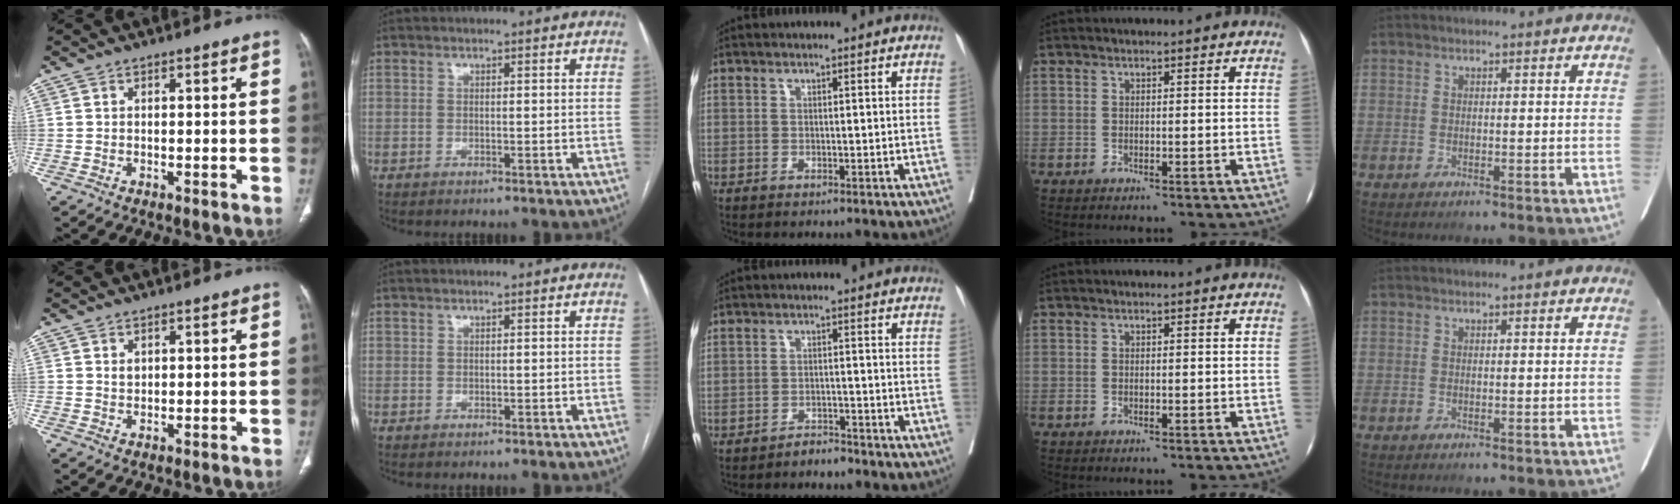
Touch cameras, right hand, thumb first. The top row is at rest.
{"thumb": {"total": 1.3, "force": [0.6, 0.9, 0.7], "torque": [-0.007, -0.005, 0.014]}, "middle": {"total": 1.9, "force": [-1.8, 0.5, 0.2], "torque": [-0.007, -0.001, -0.030]}}